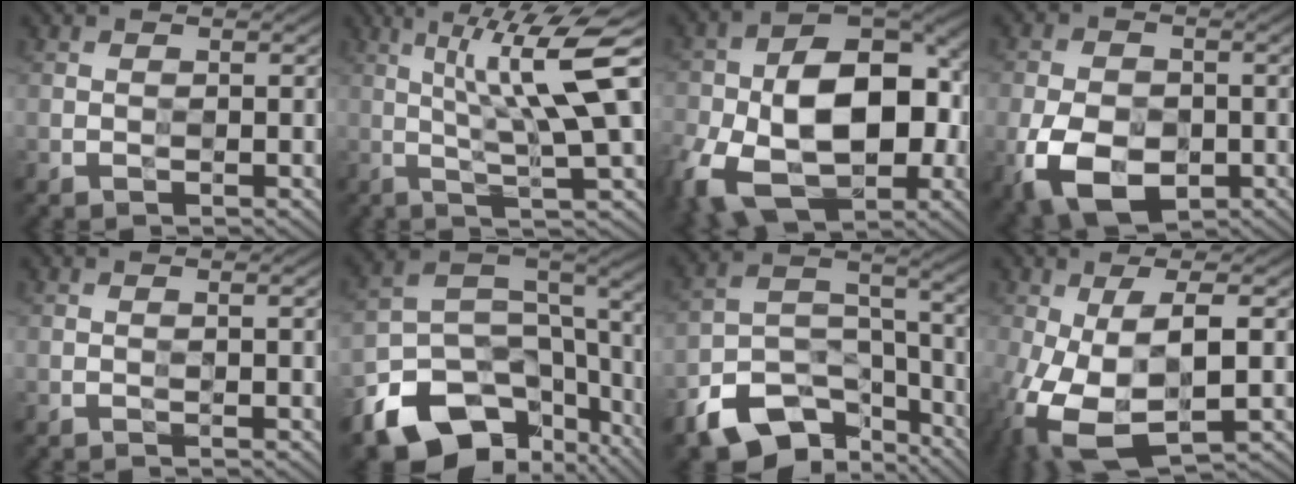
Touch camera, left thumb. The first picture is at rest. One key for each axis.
{"total": 11.6, "fx": 2.3, "fy": 1.6, "fz": 11.3, "tx": -0.183, "ty": 0.012, "tz": 0.039}
{"total": 17.1, "fx": -4.7, "fy": 10.8, "fz": 12.4, "tx": -0.223, "ty": -0.043, "tz": -0.077}
{"total": 9.7, "fx": -3.4, "fy": 6.4, "fz": 6.6, "tx": -0.145, "ty": -0.022, "tz": -0.066}
{"total": 1.2, "fx": -0.2, "fy": -0.1, "fz": 1.2, "tx": -0.020, "ty": 0.004, "tz": -0.007}
{"total": 15.7, "fx": -8.7, "fy": 10.3, "fz": 8.1, "tx": -0.196, "ty": -0.039, "tz": -0.137}
{"total": 12.2, "fx": -8.3, "fy": 6.6, "fz": 6.1, "tx": -0.113, "ty": -0.017, "tz": -0.156}
{"total": 12.1, "fx": -3.4, "fy": 5.5, "fz": 10.2, "tx": -0.231, "ty": -0.033, "tz": -0.050}